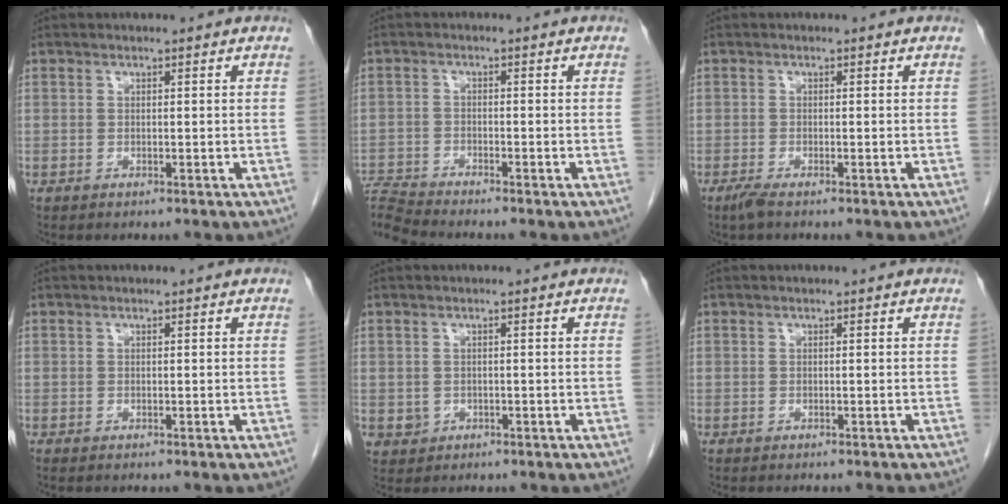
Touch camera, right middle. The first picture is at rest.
{"total": 5.3, "force": [-5.1, -1.5, 0.1], "torque": [-0.015, -0.005, -0.098]}
{"total": 1.5, "force": [-1.1, 0.1, 1.0], "torque": [-0.030, -0.007, -0.024]}
{"total": 0.0}
{"total": 1.8, "force": [-0.3, 1.7, 0.4], "torque": [-0.005, 0.004, 0.003]}
{"total": 0.8, "force": [-0.7, 0.1, 0.4], "torque": [-0.004, -0.002, -0.009]}